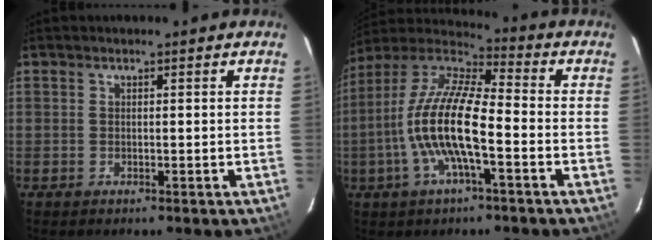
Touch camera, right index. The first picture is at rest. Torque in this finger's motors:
{"motor_torque": [1.92, -0.21, 1.05, 0.21]}